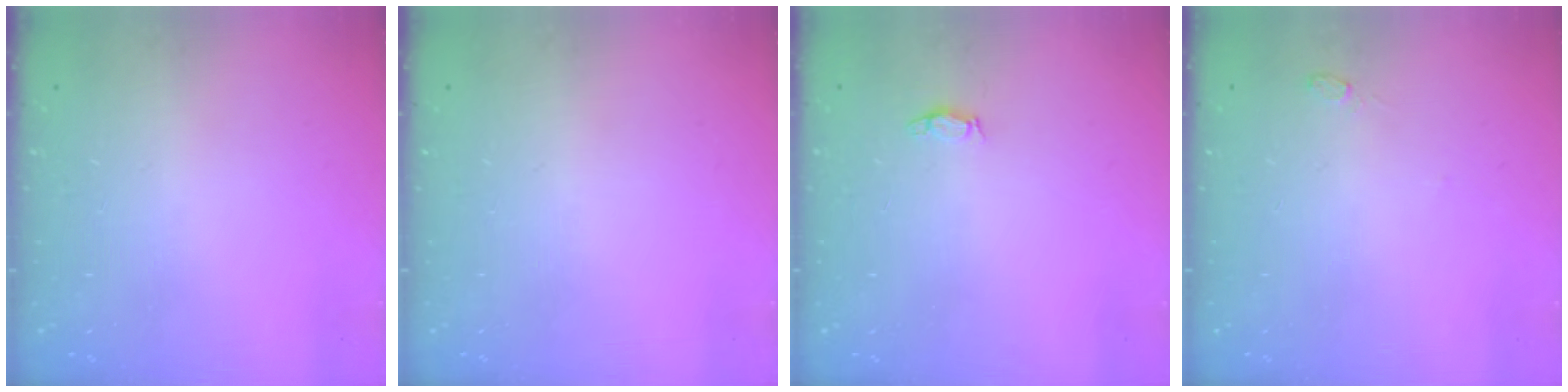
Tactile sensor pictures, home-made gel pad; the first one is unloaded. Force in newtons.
{"total": 0.0}
{"total": 2.9, "press": 2.9, "slide": 0.4}
{"total": 4.3, "press": 3.7, "slide": 2.2}